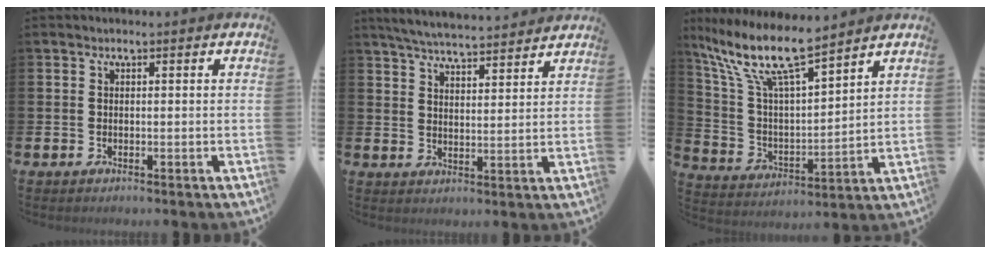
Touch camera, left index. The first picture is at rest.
{"total": 5.6, "force": [5.5, 0.1, 0.9], "torque": [-0.030, -0.036, 0.096]}
{"total": 11.4, "force": [9.4, 1.9, 6.2], "torque": [-0.162, -0.052, 0.161]}